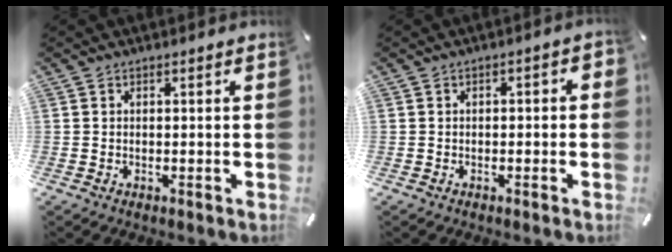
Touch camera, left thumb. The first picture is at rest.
{"total": 1.8, "force": [-1.0, 0.9, 1.1], "torque": [-0.019, 0.007, -0.021]}